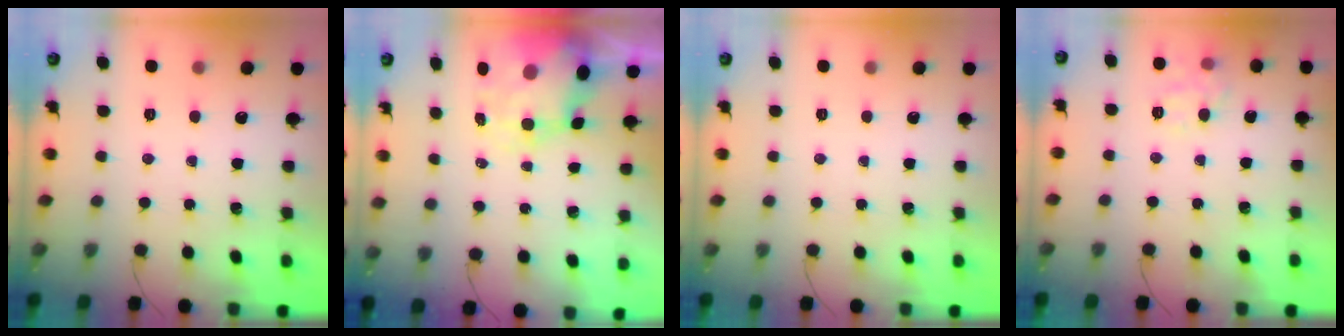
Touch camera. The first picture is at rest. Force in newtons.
{"total": 6.5, "press": 6.2, "slide": 2.1}
{"total": 0.0}
{"total": 8.9, "press": 8.8, "slide": 1.2}